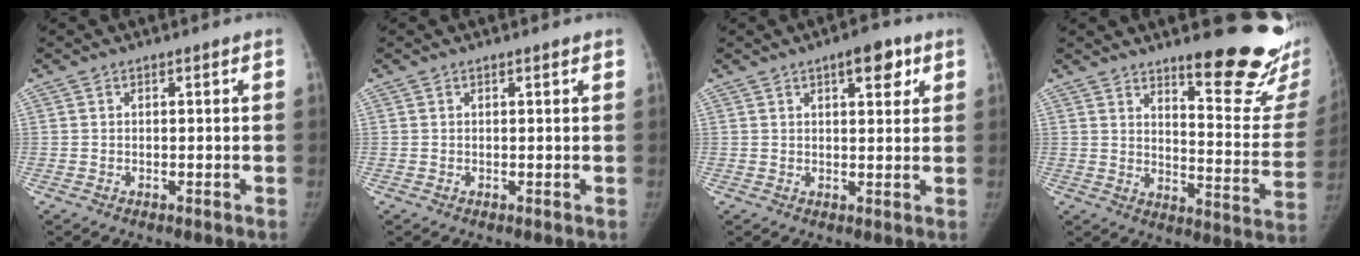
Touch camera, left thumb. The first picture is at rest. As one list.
[{"total": 0.9, "force": [0.7, 0.1, 0.5], "torque": [-0.003, 0.003, 0.008]}, {"total": 6.0, "force": [3.1, 2.5, 4.5], "torque": [-0.039, -0.010, 0.037]}, {"total": 19.5, "force": [14.4, 4.3, 12.5], "torque": [-0.124, -0.126, 0.189]}]